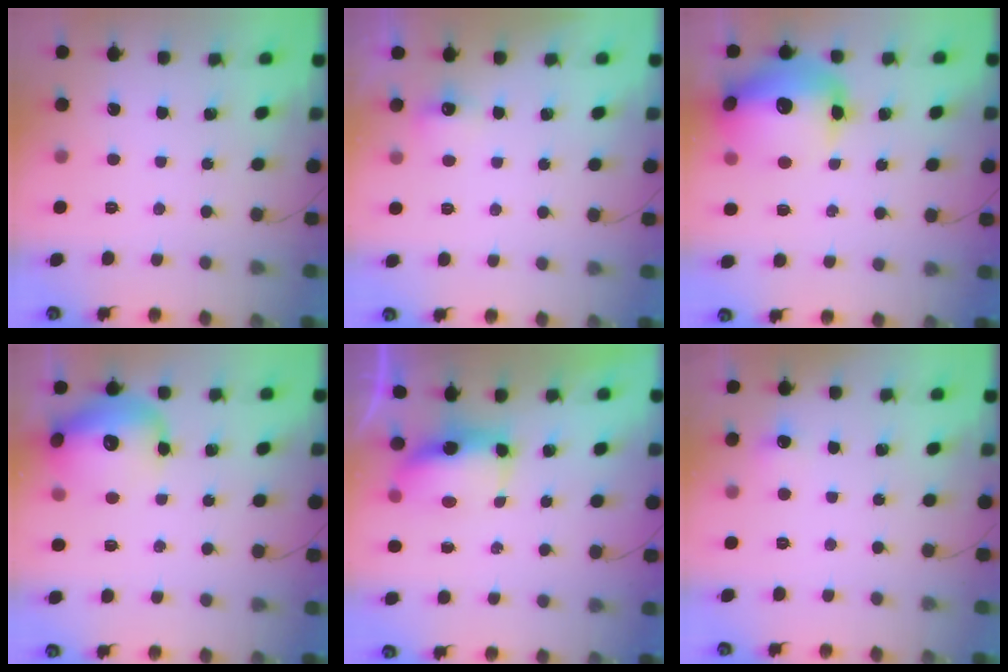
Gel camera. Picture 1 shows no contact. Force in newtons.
{"total": 6.8, "press": 4.4, "slide": 5.2}
{"total": 19.4, "press": 19.0, "slide": 3.8}
{"total": 17.8, "press": 17.6, "slide": 2.4}
{"total": 7.7, "press": 7.4, "slide": 2.0}
{"total": 5.1, "press": 4.9, "slide": 1.4}